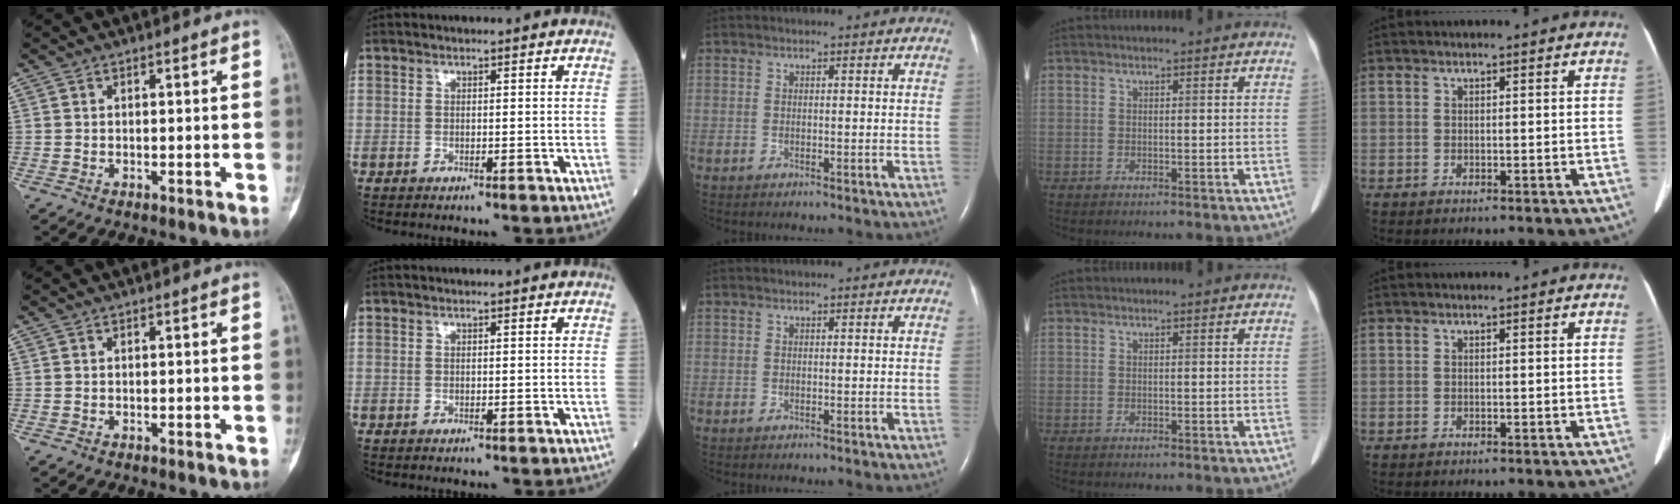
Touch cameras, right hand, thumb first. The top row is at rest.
{}